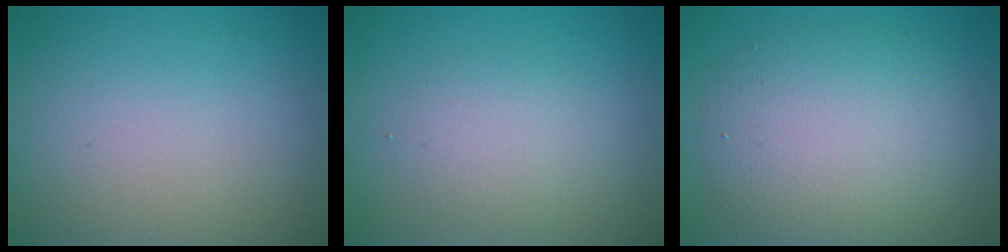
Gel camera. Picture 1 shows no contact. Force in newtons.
{"total": 2.3, "press": 2.3, "slide": 0.2}
{"total": 6.7, "press": 6.7, "slide": 0.6}